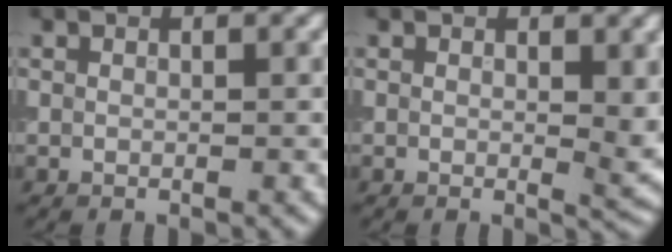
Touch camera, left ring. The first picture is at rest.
{"total": 2.1, "force": [0.4, 0.7, 1.9], "torque": [-0.020, -0.007, 0.005]}